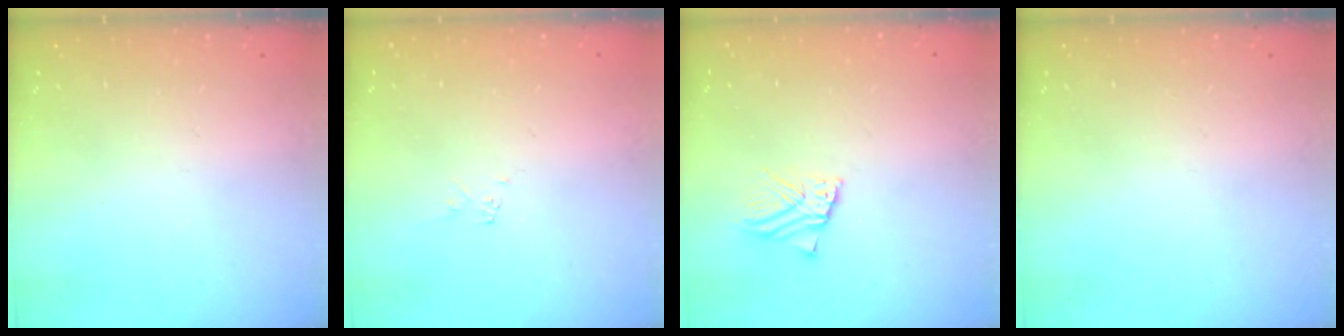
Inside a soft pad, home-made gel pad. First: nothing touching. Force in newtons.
{"total": 3.7, "press": 3.7, "slide": 0.1}
{"total": 3.1, "press": 3.1, "slide": 0.1}
{"total": 0.0}